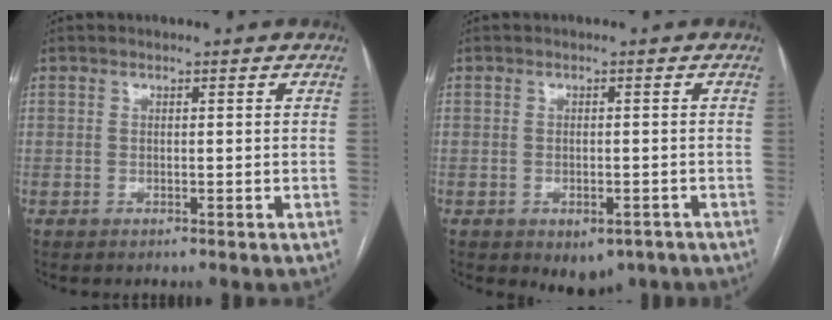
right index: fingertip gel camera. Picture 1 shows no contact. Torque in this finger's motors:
{"motor_torque": [0.78, -0.42, 0.16, 0.03]}